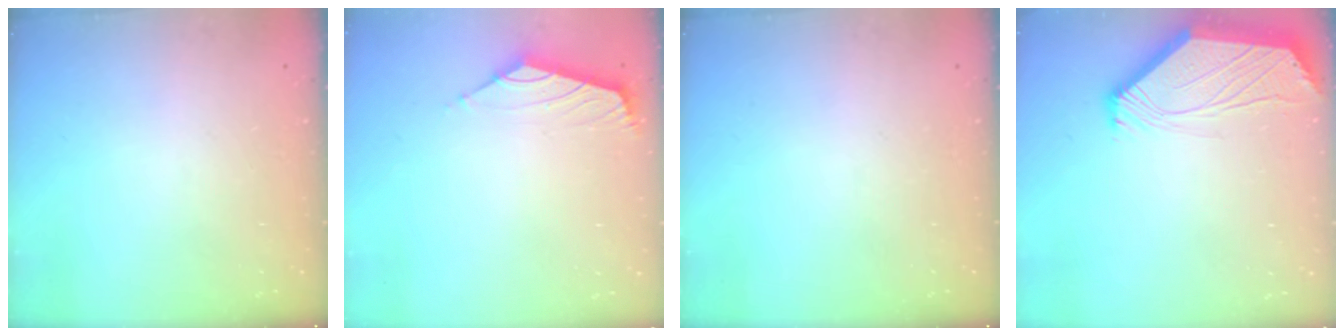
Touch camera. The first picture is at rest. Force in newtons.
{"total": 1.7, "press": 1.6, "slide": 0.6}
{"total": 0.0}
{"total": 2.6, "press": 2.6, "slide": 0.5}